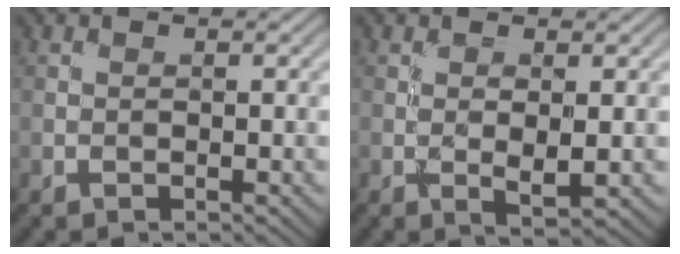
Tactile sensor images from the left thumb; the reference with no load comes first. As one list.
[{"total": 2.4, "force": [0.1, 0.8, 2.2], "torque": [-0.043, -0.006, 0.004]}]